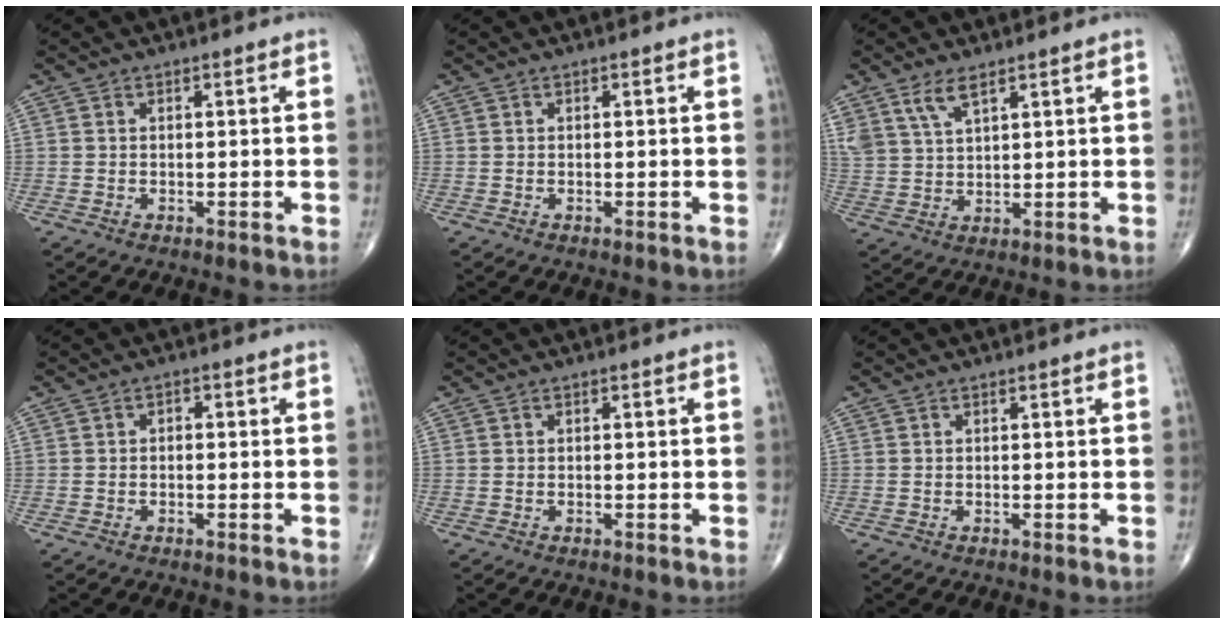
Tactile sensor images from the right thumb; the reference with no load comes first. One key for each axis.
{"total": 0.0}
{"total": 5.4, "fx": 3.7, "fy": 1.9, "fz": 3.4, "tx": -0.069, "ty": -0.013, "tz": 0.079}
{"total": 1.2, "fx": -0.1, "fy": 0.8, "fz": 0.8, "tx": -0.004, "ty": 0.008, "tz": -0.006}
{"total": 0.0}
{"total": 0.0}